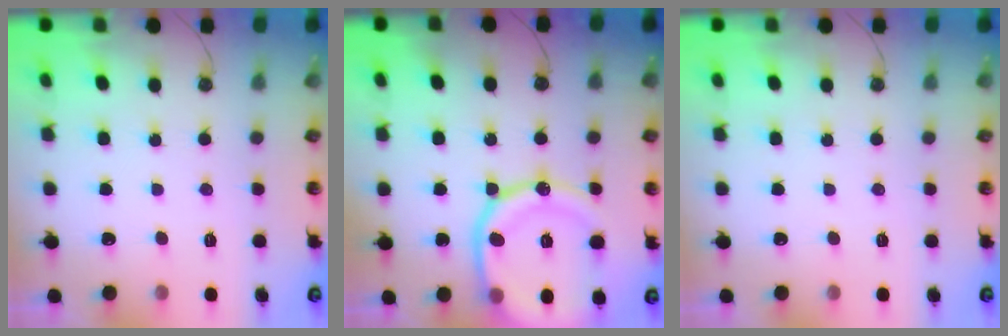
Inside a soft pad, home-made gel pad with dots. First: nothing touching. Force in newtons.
{"total": 19.0, "press": 18.9, "slide": 2.0}
{"total": 0.0}